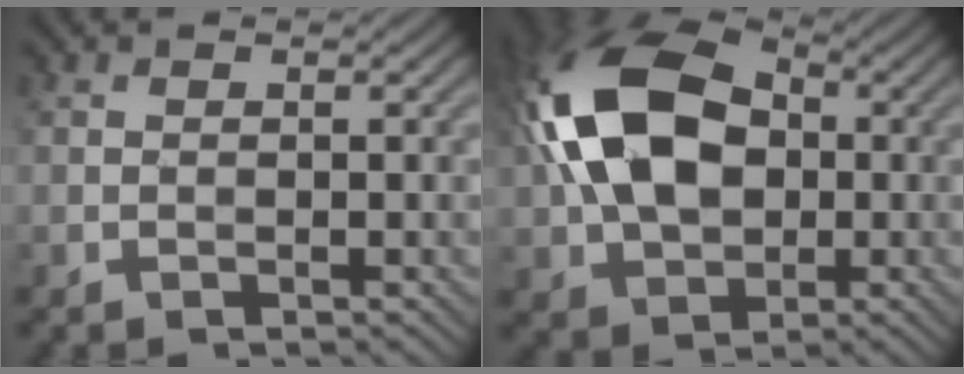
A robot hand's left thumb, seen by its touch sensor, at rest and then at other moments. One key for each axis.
{"total": 15.6, "fx": 0.7, "fy": 10.6, "fz": 11.4, "tx": -0.254, "ty": 0.026, "tz": 0.001}